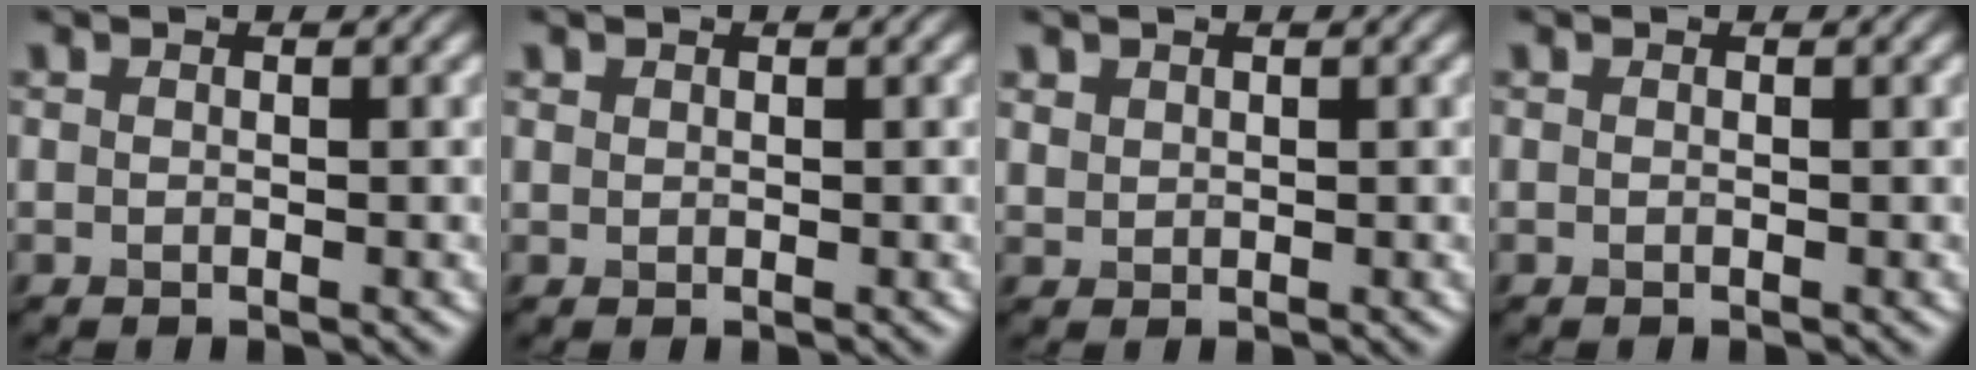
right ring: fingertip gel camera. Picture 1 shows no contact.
{"total": 1.0, "force": [0.0, -0.6, -0.8], "torque": [-0.007, -0.003, 0.008]}
{"total": 1.6, "force": [0.2, -0.8, -1.4], "torque": [-0.004, -0.005, 0.032]}
{"total": 0.0}